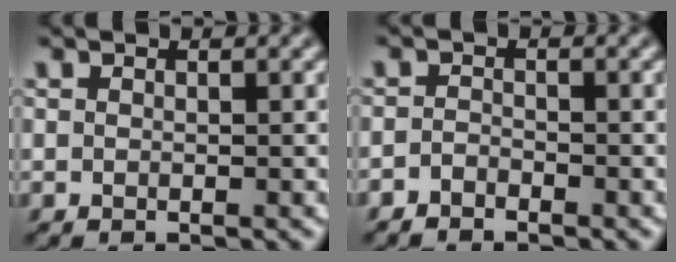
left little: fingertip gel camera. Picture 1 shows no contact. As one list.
[{"total": 1.2, "force": [-1.1, 0.4, 0.2], "torque": [-0.005, 0.004, -0.025]}]